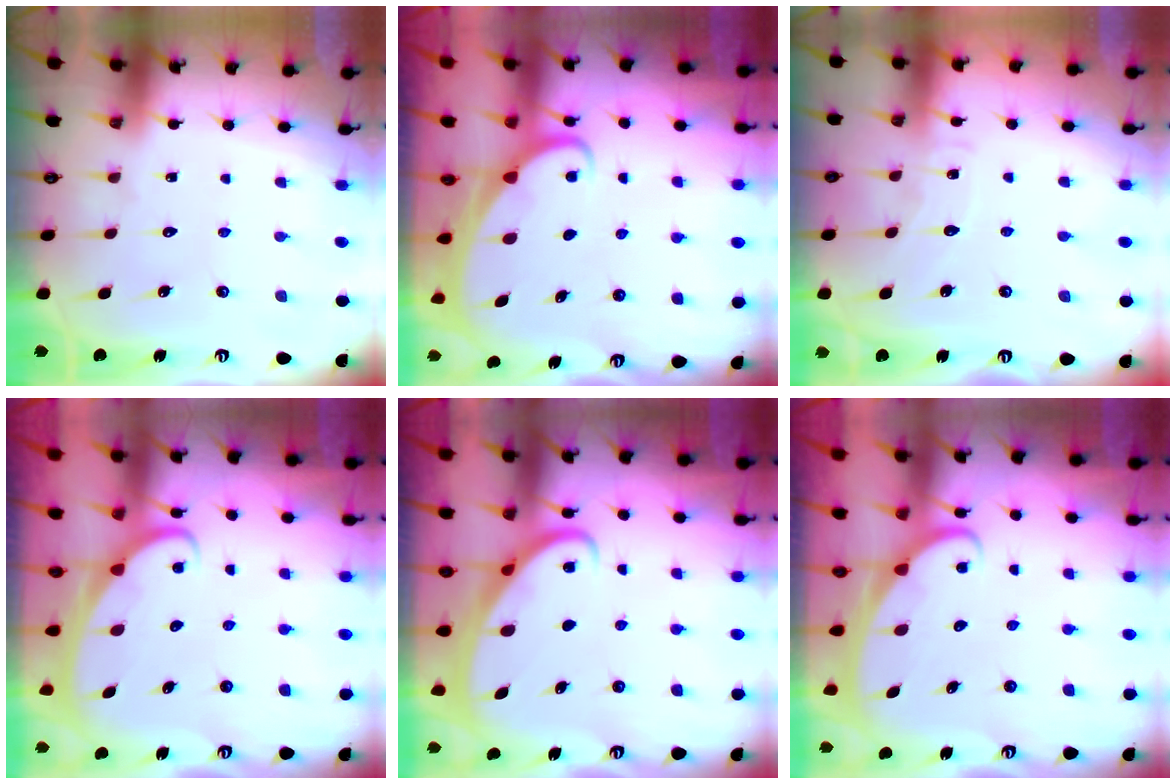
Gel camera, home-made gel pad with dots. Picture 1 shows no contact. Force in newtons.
{"total": 2.0, "press": 2.0, "slide": 0.2}
{"total": 5.1, "press": 5.1, "slide": 0.5}
{"total": 2.6, "press": 2.6, "slide": 0.3}
{"total": 2.6, "press": 2.6, "slide": 0.4}
{"total": 2.5, "press": 2.5, "slide": 0.4}